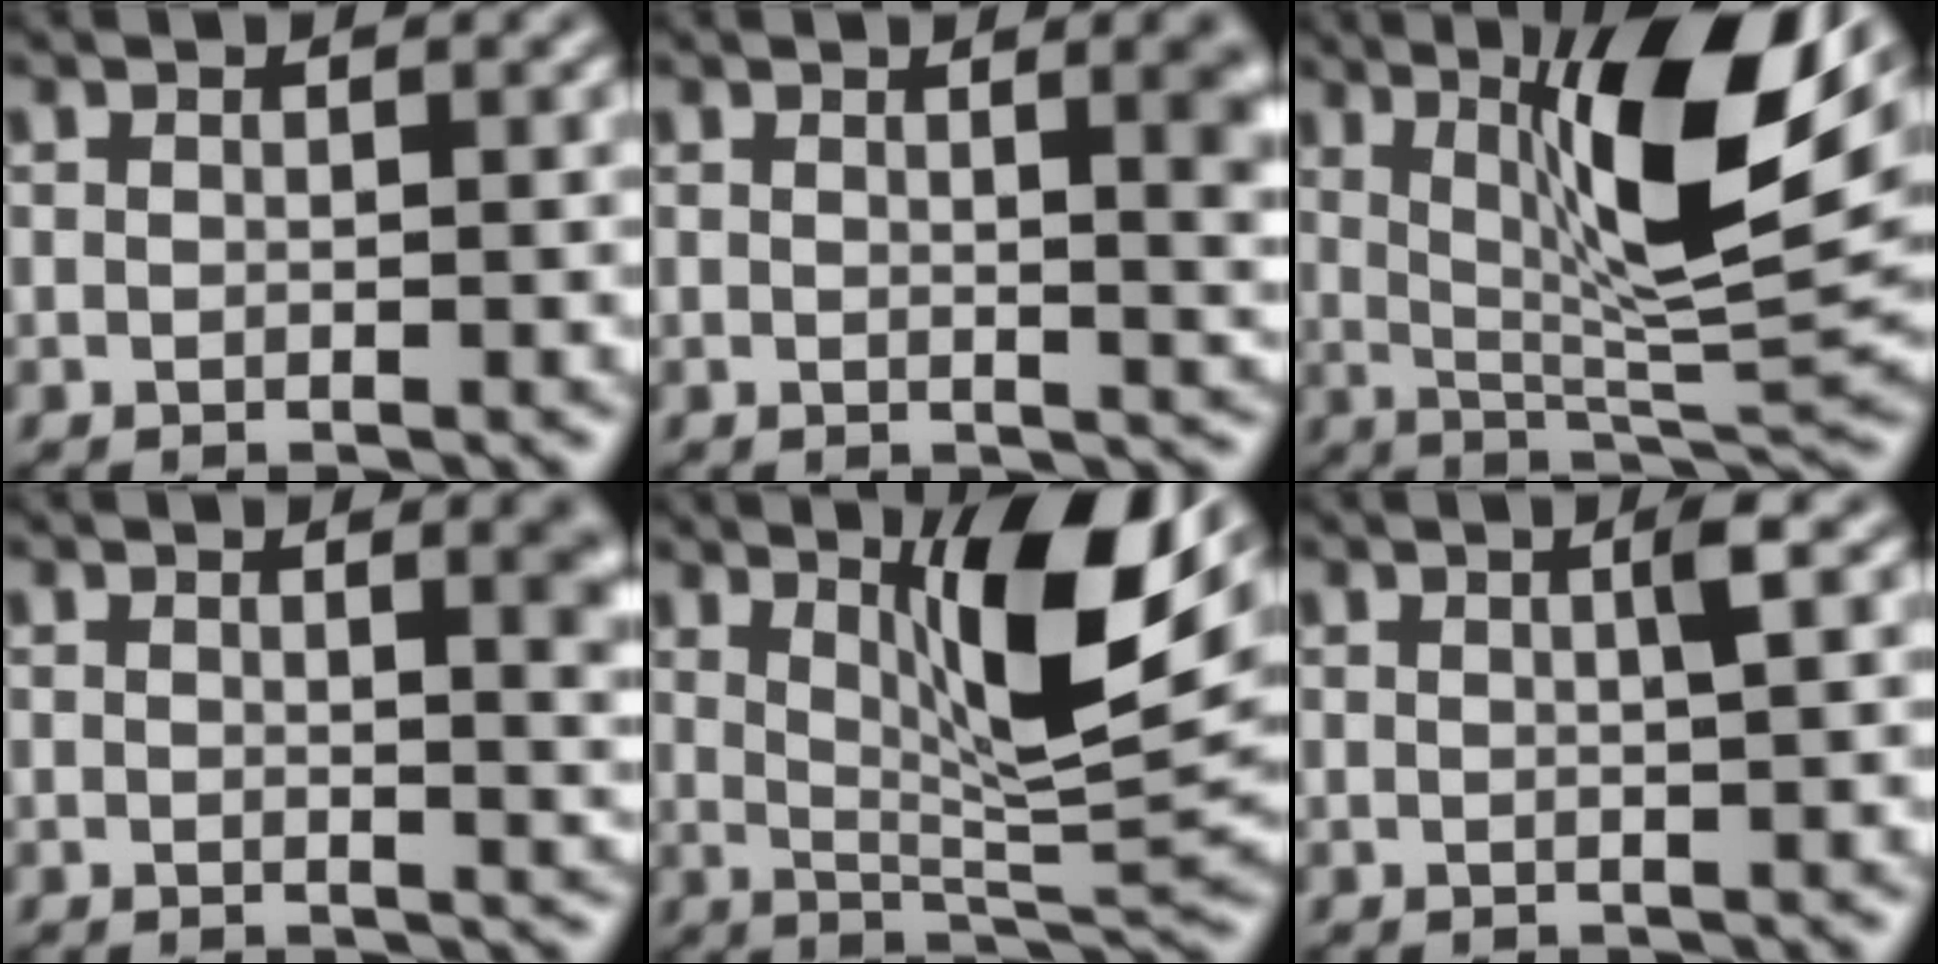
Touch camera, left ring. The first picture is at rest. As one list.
[{"total": 6.5, "force": [1.8, 2.5, 5.6], "torque": [-0.022, 0.012, 0.027]}, {"total": 11.4, "force": [4.0, 2.4, 10.4], "torque": [-0.166, -0.001, 0.079]}, {"total": 5.2, "force": [1.7, 2.1, 4.4], "torque": [-0.015, 0.011, 0.022]}, {"total": 9.3, "force": [3.7, 1.8, 8.4], "torque": [-0.133, -0.007, 0.073]}, {"total": 1.3, "force": [0.2, -0.1, 1.2], "torque": [-0.024, 0.003, 0.007]}]